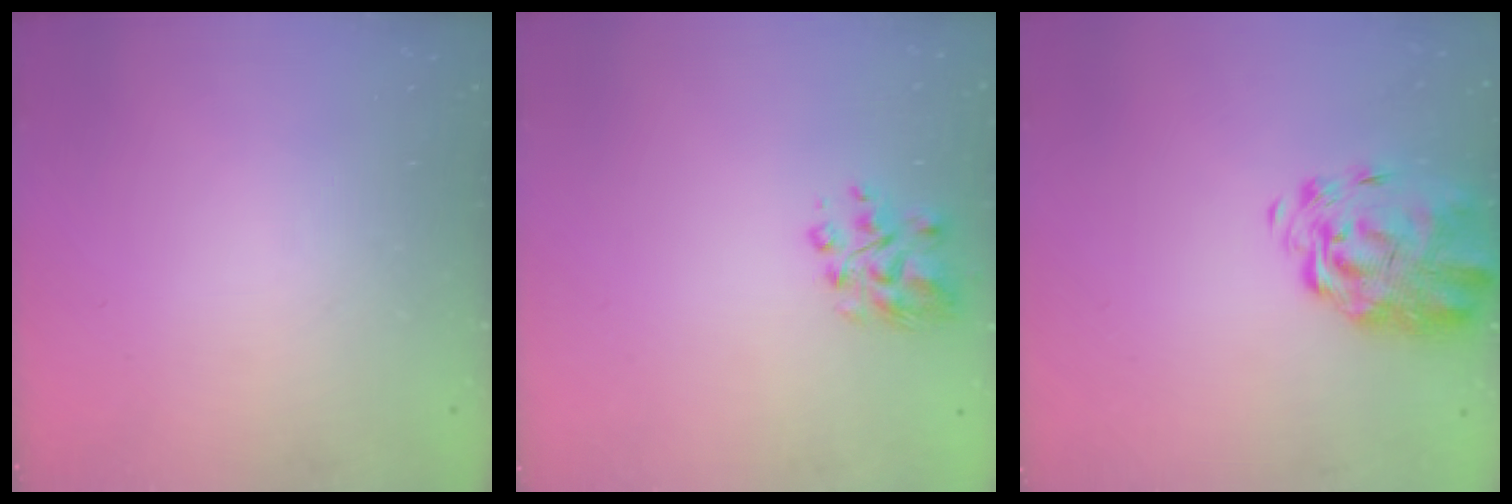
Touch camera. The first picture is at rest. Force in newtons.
{"total": 5.5, "press": 5.4, "slide": 0.8}
{"total": 3.8, "press": 3.5, "slide": 1.6}